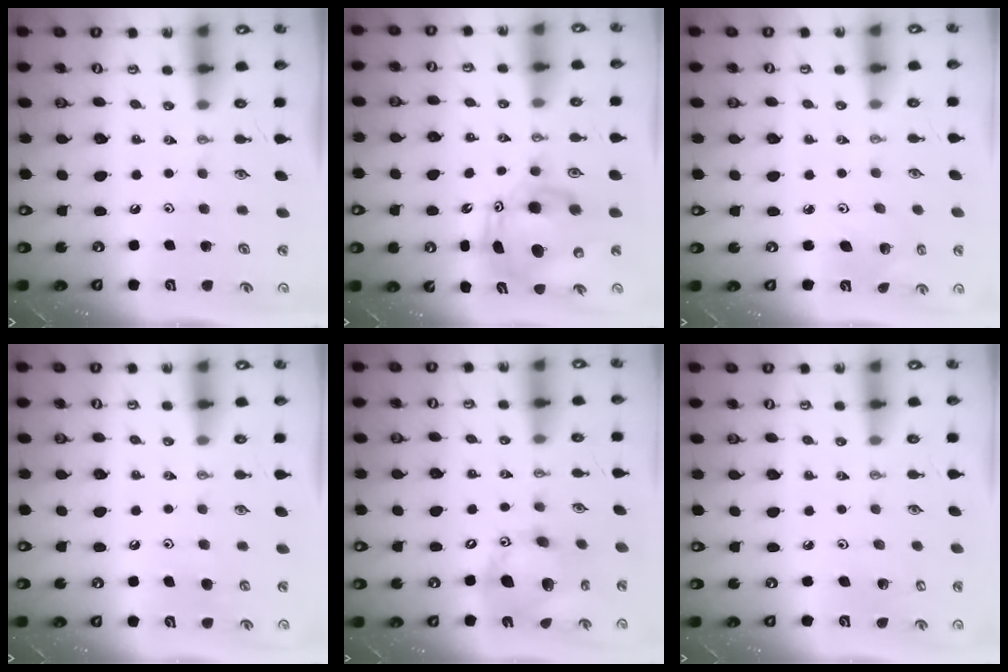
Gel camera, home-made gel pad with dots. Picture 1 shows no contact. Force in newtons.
{"total": 13.0, "press": 12.8, "slide": 2.3}
{"total": 3.5, "press": 3.5, "slide": 0.2}
{"total": 6.6, "press": 6.4, "slide": 1.8}
{"total": 16.0, "press": 15.7, "slide": 2.9}
{"total": 3.7, "press": 3.7, "slide": 0.2}